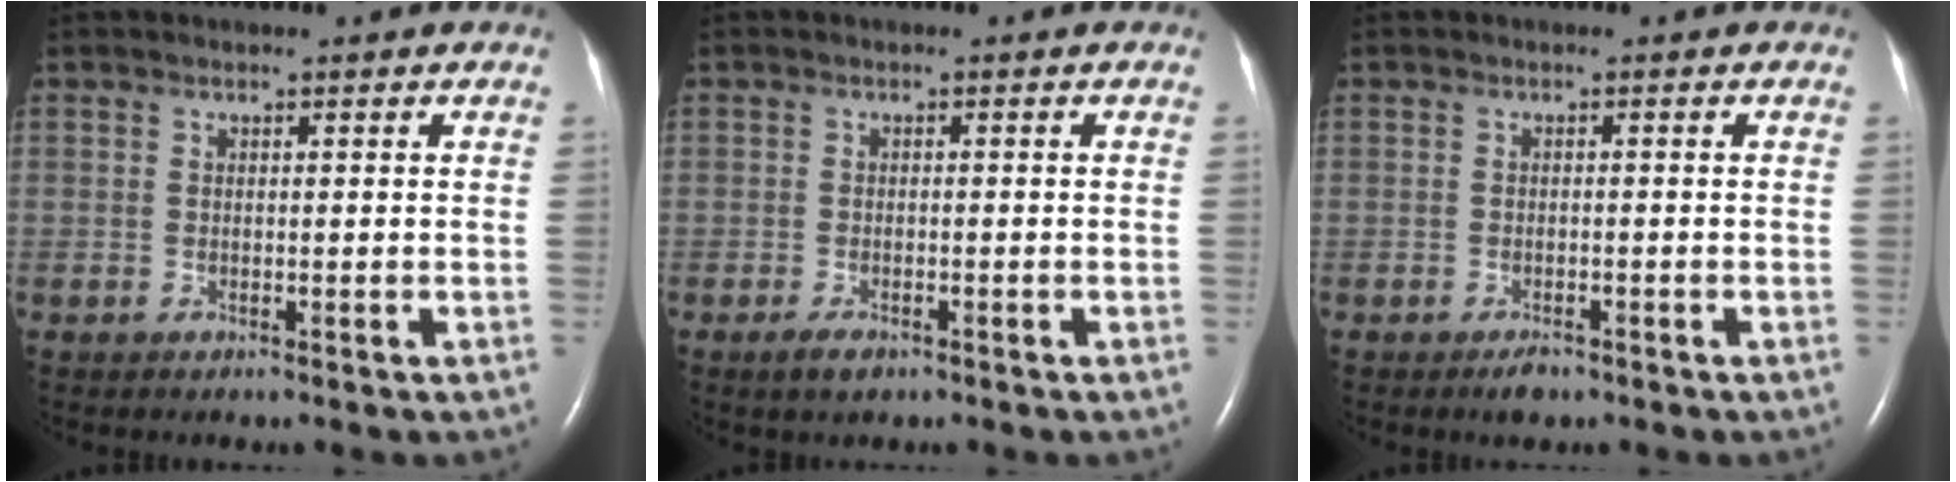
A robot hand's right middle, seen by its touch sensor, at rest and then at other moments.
{"total": 2.1, "force": [-1.4, 0.9, 1.4], "torque": [-0.035, -0.003, -0.021]}
{"total": 1.7, "force": [-1.3, 0.7, 0.9], "torque": [-0.020, -0.001, -0.017]}